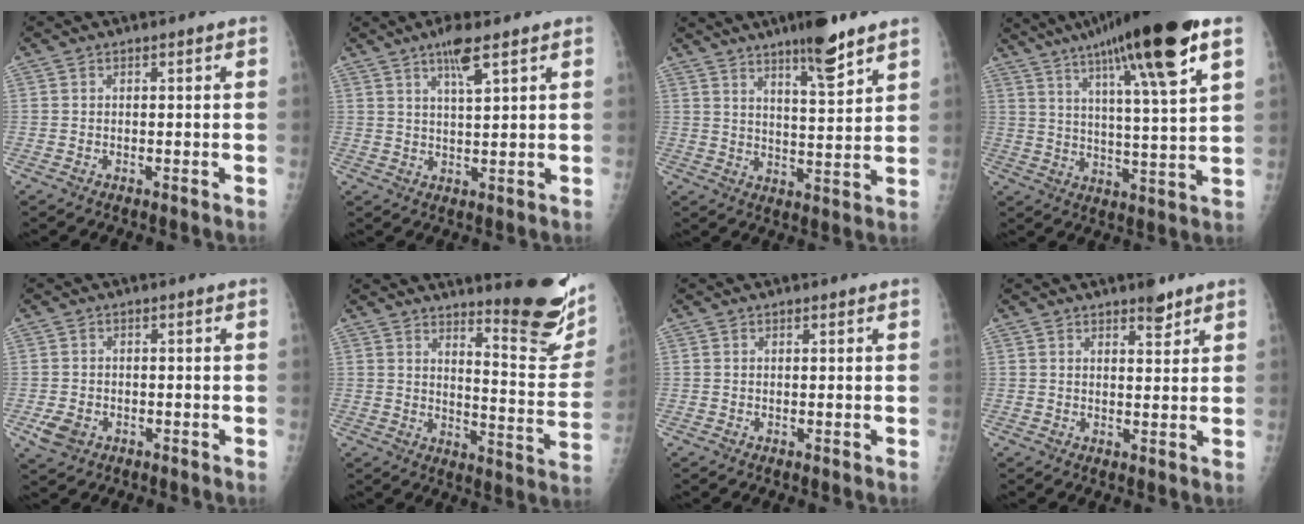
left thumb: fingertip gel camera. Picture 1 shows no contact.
{"total": 5.3, "force": [3.2, 0.7, 4.2], "torque": [-0.075, -0.015, 0.058]}
{"total": 10.1, "force": [7.1, 1.5, 7.0], "torque": [-0.098, -0.044, 0.112]}
{"total": 21.4, "force": [12.4, 2.1, 17.4], "torque": [-0.270, -0.025, 0.194]}
{"total": 3.7, "force": [-1.4, 2.8, 2.0], "torque": [-0.037, 0.000, -0.018]}
{"total": 16.6, "force": [11.9, 3.0, 11.1], "torque": [-0.119, -0.107, 0.166]}
{"total": 0.0}
{"total": 3.4, "force": [2.6, 1.2, 1.9], "torque": [-0.013, -0.016, 0.035]}